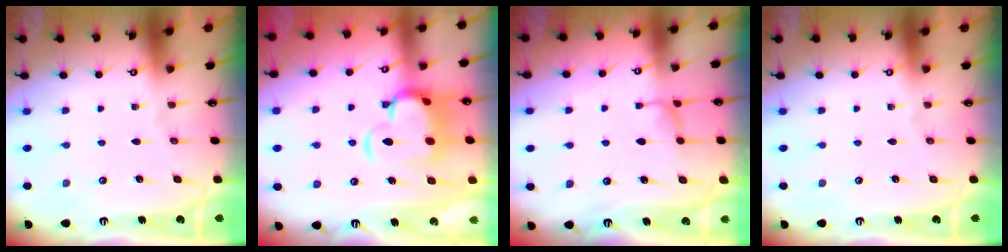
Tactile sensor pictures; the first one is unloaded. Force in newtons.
{"total": 8.9, "press": 8.7, "slide": 1.8}
{"total": 2.0, "press": 1.9, "slide": 0.5}
{"total": 0.0}